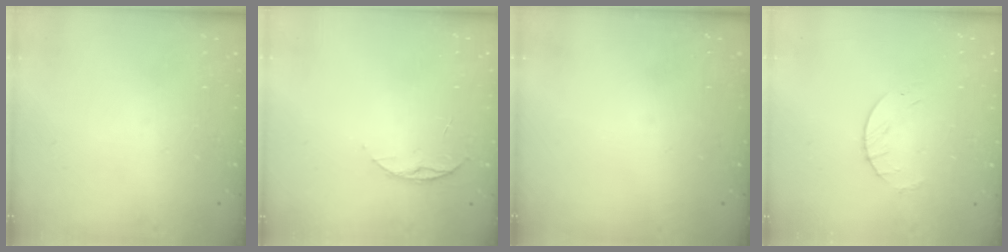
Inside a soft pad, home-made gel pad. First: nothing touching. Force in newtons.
{"total": 5.5, "press": 5.5, "slide": 0.6}
{"total": 0.0}
{"total": 3.5, "press": 3.5, "slide": 0.4}